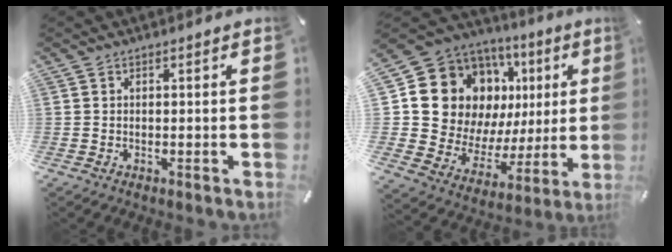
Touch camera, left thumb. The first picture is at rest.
{"total": 17.7, "force": [7.5, 13.6, 8.5], "torque": [-0.152, -0.052, 0.154]}